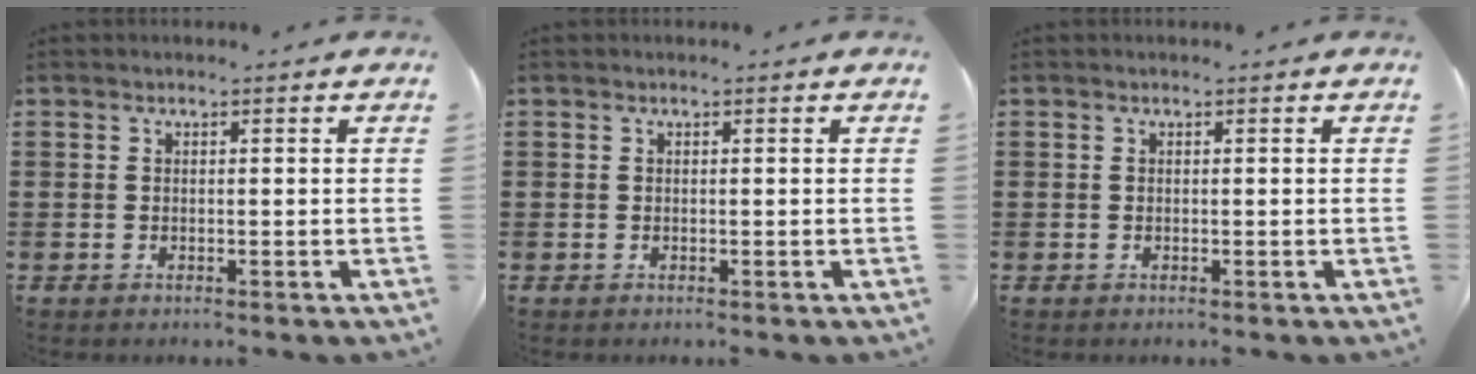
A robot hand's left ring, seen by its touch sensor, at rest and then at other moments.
{"total": 0.0}
{"total": 0.0}